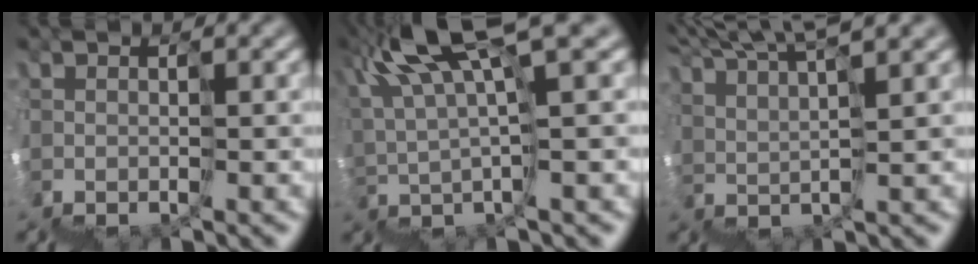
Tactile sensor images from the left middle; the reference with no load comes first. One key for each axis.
{"total": 7.1, "fx": 4.4, "fy": 0.7, "fz": 5.5, "tx": -0.115, "ty": 0.029, "tz": 0.082}
{"total": 7.3, "fx": 6.7, "fy": 0.3, "fz": 2.9, "tx": -0.057, "ty": 0.026, "tz": 0.109}